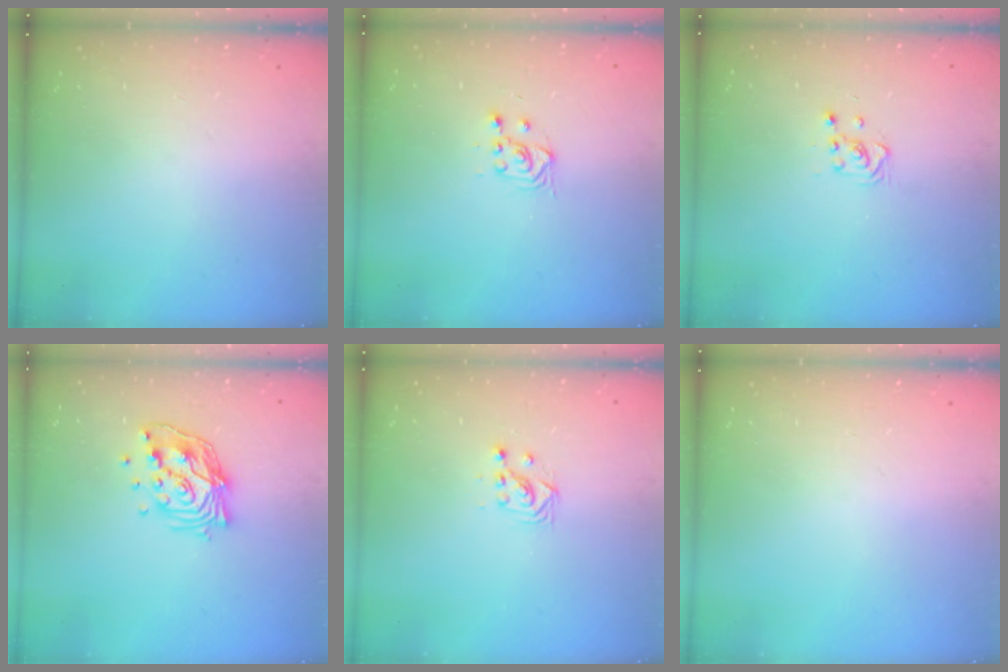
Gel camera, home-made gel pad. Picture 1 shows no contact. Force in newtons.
{"total": 3.3, "press": 3.1, "slide": 1.1}
{"total": 3.8, "press": 3.7, "slide": 0.6}
{"total": 13.1, "press": 13.1, "slide": 1.2}
{"total": 2.9, "press": 2.9, "slide": 0.2}
{"total": 0.0}